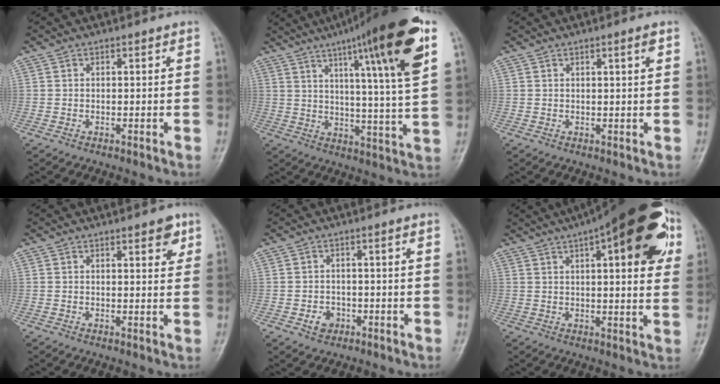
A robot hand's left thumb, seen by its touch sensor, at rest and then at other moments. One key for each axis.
{"total": 22.0, "fx": 10.9, "fy": 2.0, "fz": 19.0, "tx": -0.269, "ty": -0.026, "tz": 0.156}
{"total": 1.7, "fx": 0.8, "fy": 0.0, "fz": 1.5, "tx": -0.024, "ty": -0.003, "tz": 0.013}
{"total": 3.4, "fx": 1.9, "fy": 1.3, "fz": 2.5, "tx": -0.019, "ty": -0.007, "tz": 0.020}
{"total": 3.0, "fx": -1.3, "fy": 2.4, "fz": 1.2, "tx": -0.010, "ty": 0.011, "tz": -0.017}
{"total": 22.0, "fx": 9.2, "fy": 7.0, "fz": 18.7, "tx": -0.244, "ty": 0.007, "tz": 0.121}